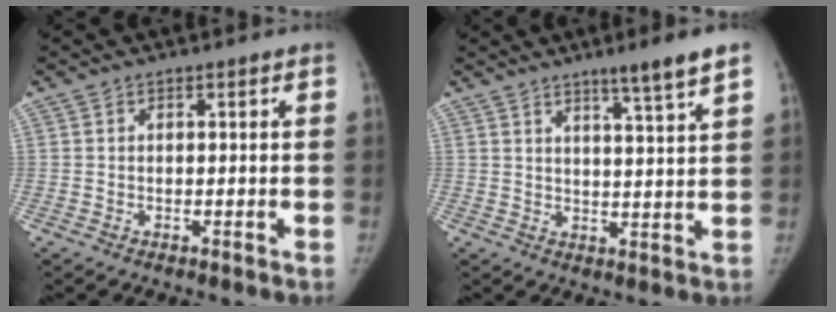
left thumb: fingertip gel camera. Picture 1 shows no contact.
{"total": 7.2, "force": [4.9, -0.4, 5.3], "torque": [-0.080, -0.033, 0.075]}